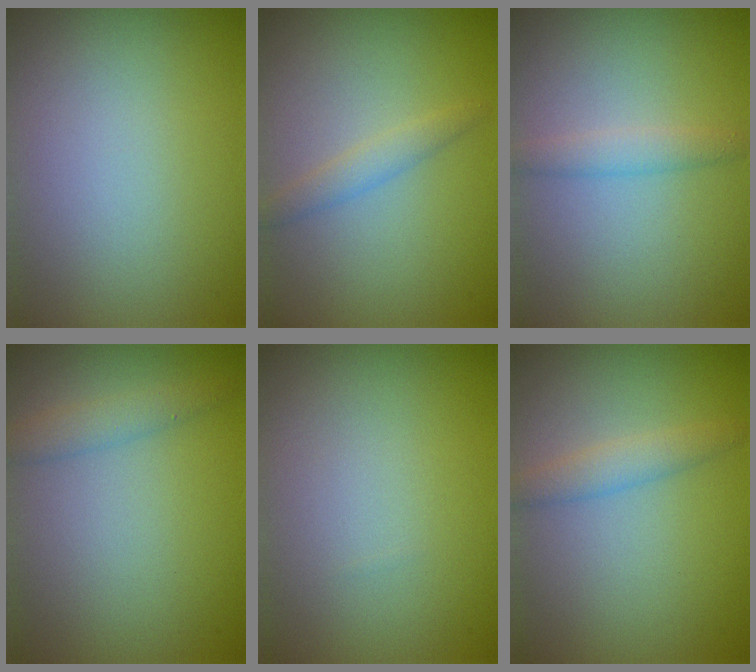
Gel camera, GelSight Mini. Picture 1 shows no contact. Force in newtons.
{"total": 1.4, "press": 1.4, "slide": 0.1}
{"total": 1.6, "press": 1.6, "slide": 0.0}
{"total": 1.7, "press": 1.7, "slide": 0.0}
{"total": 0.0}
{"total": 1.8, "press": 1.8, "slide": 0.1}